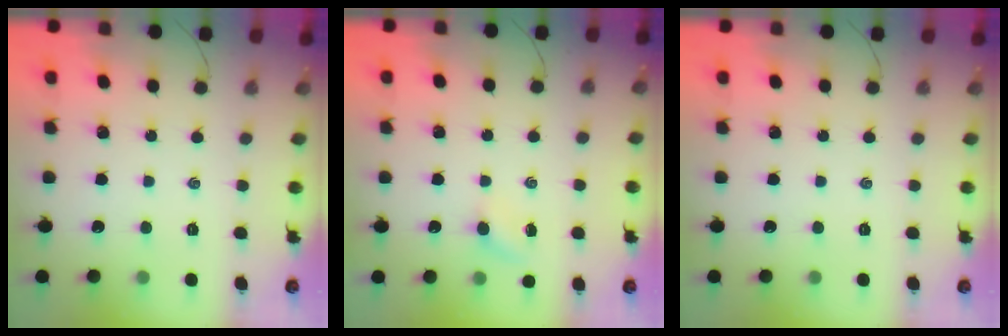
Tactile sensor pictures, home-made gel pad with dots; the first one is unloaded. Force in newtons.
{"total": 3.4, "press": 3.2, "slide": 1.2}
{"total": 0.0}